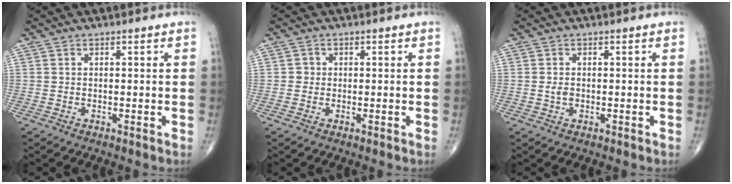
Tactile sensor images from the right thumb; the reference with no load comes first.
{"total": 1.2, "force": [0.0, 1.2, 0.2], "torque": [0.004, 0.003, -0.002]}
{"total": 1.3, "force": [-0.1, 0.9, 0.9], "torque": [-0.014, 0.002, 0.000]}